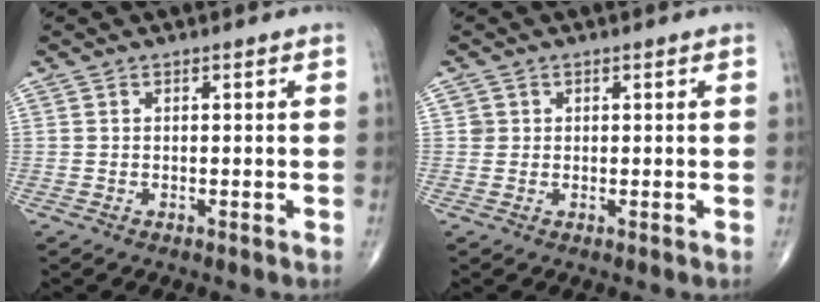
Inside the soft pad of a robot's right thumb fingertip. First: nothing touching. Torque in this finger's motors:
{"motor_torque": [0.39, 0.38, 0.21, -0.10, 0.00]}